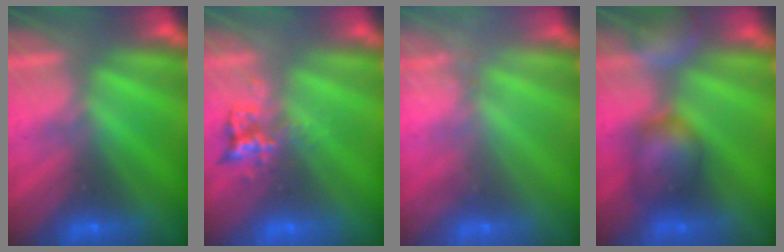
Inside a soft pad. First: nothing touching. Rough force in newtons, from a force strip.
{"total": 2.4}
{"total": 2.6}
{"total": 6.9}